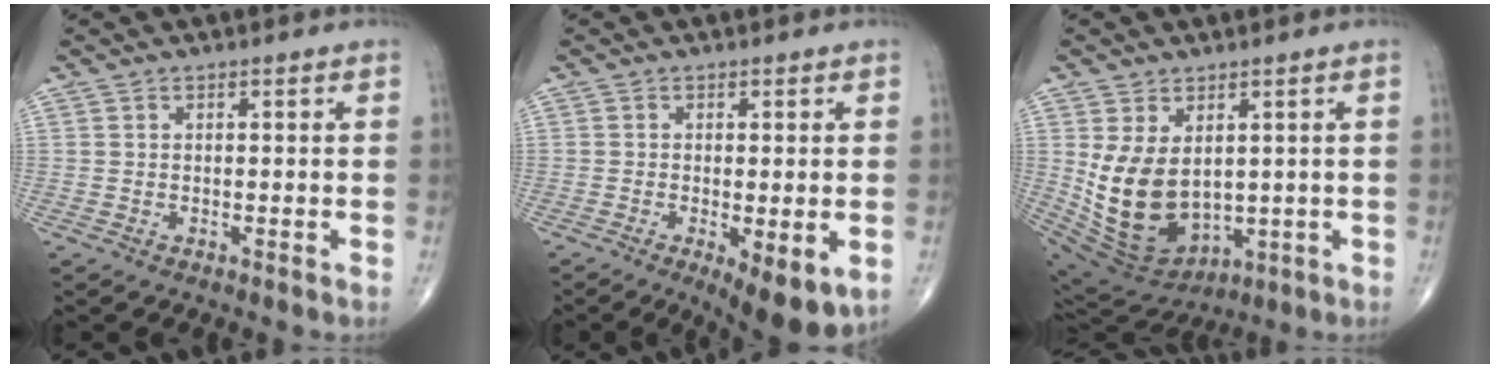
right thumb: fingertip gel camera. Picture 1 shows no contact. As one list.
[{"total": 8.9, "force": [-3.0, 2.9, 7.9], "torque": [-0.113, -0.020, -0.041]}, {"total": 13.6, "force": [1.1, 9.1, 10.0], "torque": [-0.172, -0.019, 0.053]}]